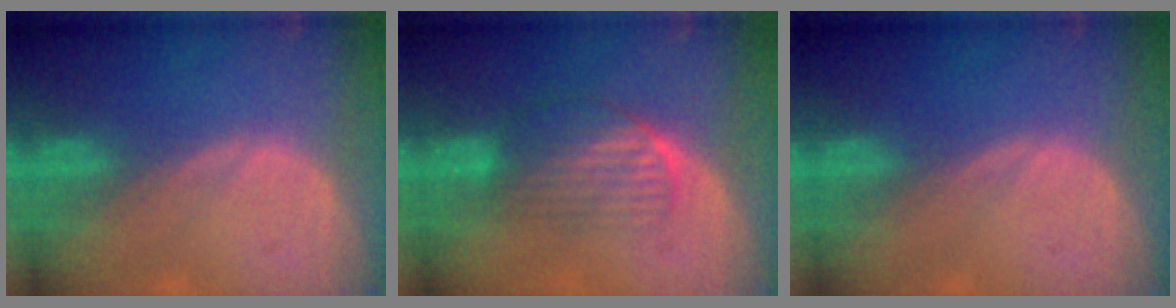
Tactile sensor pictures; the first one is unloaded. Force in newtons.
{"total": 6.8, "press": 5.9, "slide": 3.4}
{"total": 0.0}